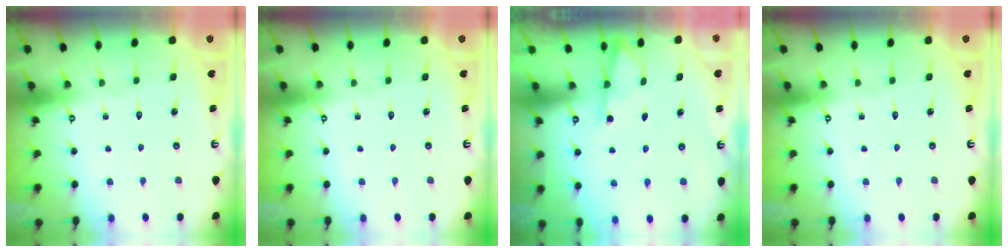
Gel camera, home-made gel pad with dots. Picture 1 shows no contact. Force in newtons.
{"total": 0.0}
{"total": 1.9, "press": 1.8, "slide": 0.4}
{"total": 0.0}